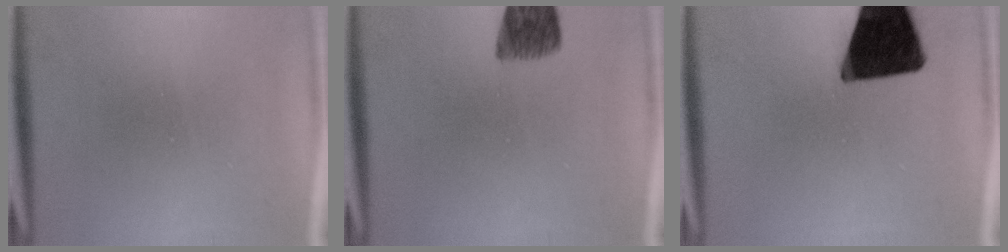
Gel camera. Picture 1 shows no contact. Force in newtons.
{"total": 6.5}
{"total": 18.9}